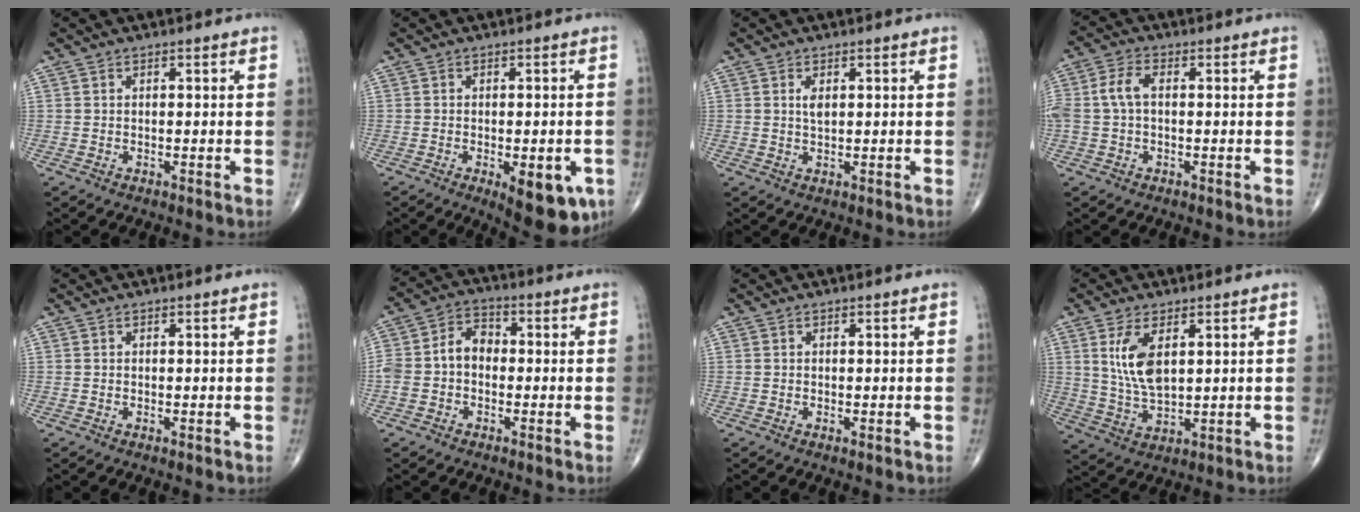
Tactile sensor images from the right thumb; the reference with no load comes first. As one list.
[{"total": 10.6, "force": [-4.1, 4.1, 8.9], "torque": [-0.093, -0.002, -0.044]}, {"total": 1.9, "force": [0.6, 0.9, 1.5], "torque": [-0.029, -0.003, 0.011]}, {"total": 5.7, "force": [0.2, 3.4, 4.6], "torque": [-0.113, 0.021, 0.003]}, {"total": 0.0}, {"total": 7.7, "force": [-0.9, 5.8, 5.0], "torque": [-0.085, 0.034, -0.028]}, {"total": 0.5, "force": [0.0, 0.1, 0.5], "torque": [-0.010, -0.004, -0.001]}, {"total": 8.6, "force": [2.8, 4.1, 7.0], "torque": [-0.137, -0.015, 0.063]}]